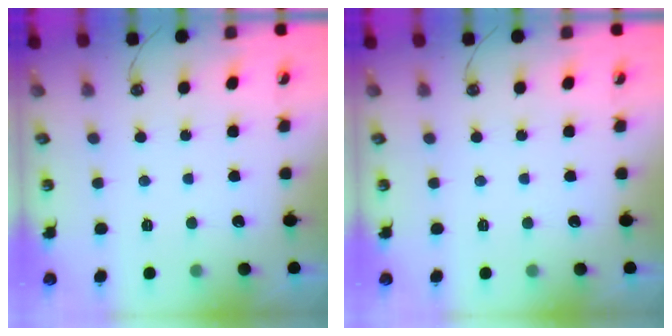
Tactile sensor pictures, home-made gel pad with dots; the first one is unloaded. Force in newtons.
{"total": 0.0}